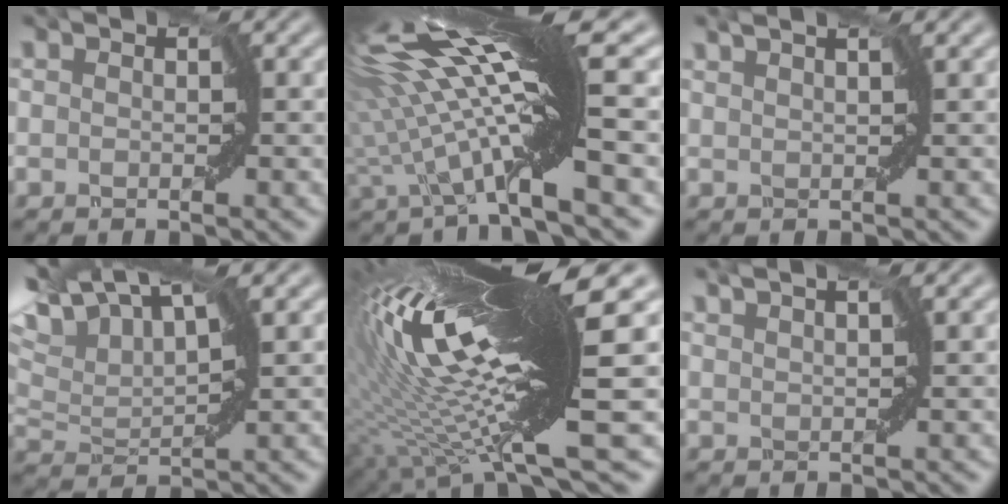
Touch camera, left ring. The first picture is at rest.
{"total": 11.9, "force": [1.8, 1.5, 11.6], "torque": [-0.215, 0.018, 0.040]}
{"total": 1.1, "force": [0.9, -0.3, 0.5], "torque": [-0.012, 0.003, 0.017]}
{"total": 8.6, "force": [7.5, 1.5, 3.9], "torque": [-0.103, 0.021, 0.125]}
{"total": 16.5, "force": [2.8, 2.3, 16.1], "torque": [-0.290, 0.001, 0.058]}
{"total": 1.5, "force": [1.2, -0.4, 0.6], "torque": [-0.011, 0.005, 0.021]}